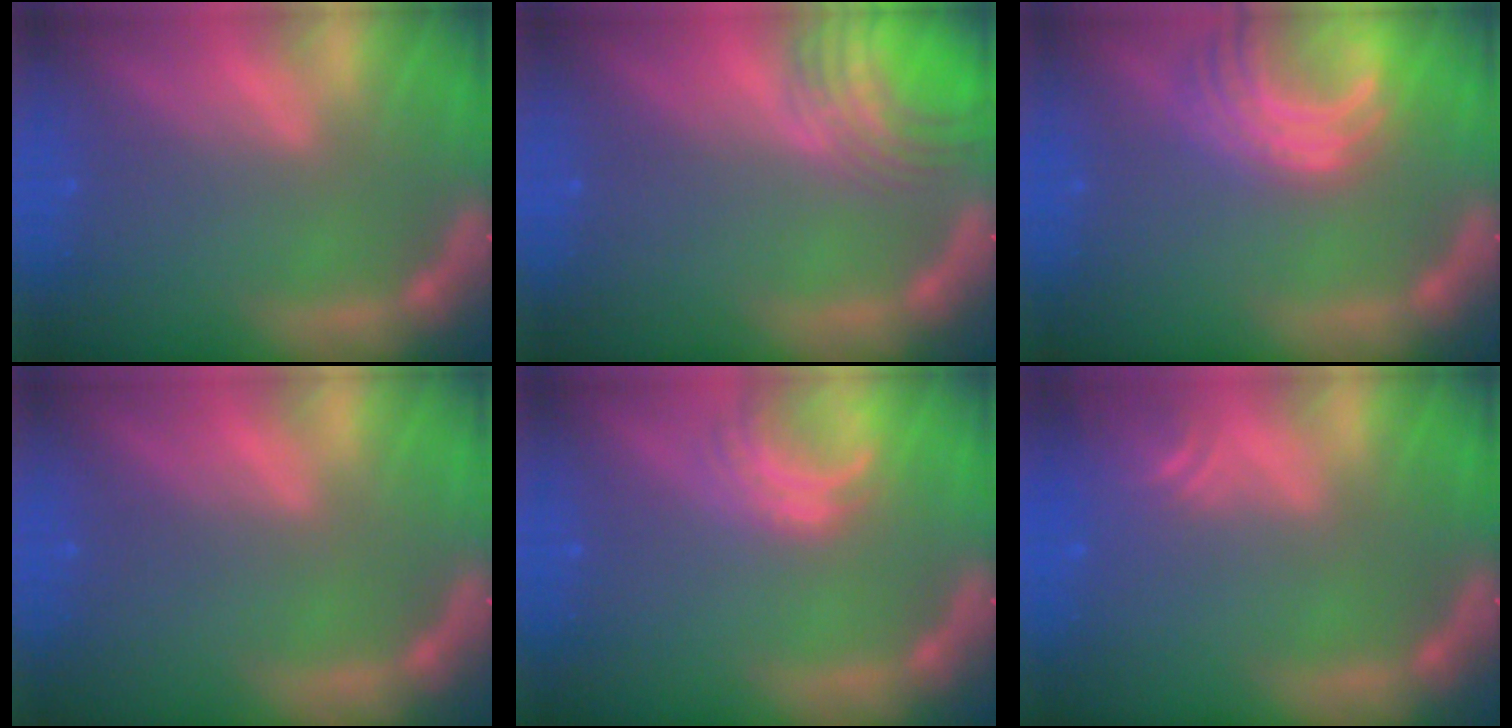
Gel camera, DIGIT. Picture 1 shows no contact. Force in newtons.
{"total": 6.1}
{"total": 7.0}
{"total": 0.0}
{"total": 3.0}
{"total": 3.0}